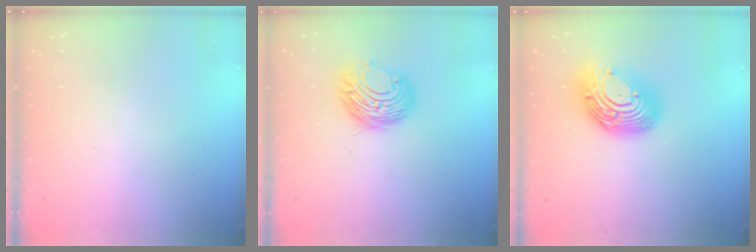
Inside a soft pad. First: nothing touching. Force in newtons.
{"total": 10.6, "press": 10.6, "slide": 0.5}
{"total": 16.1, "press": 16.0, "slide": 2.0}